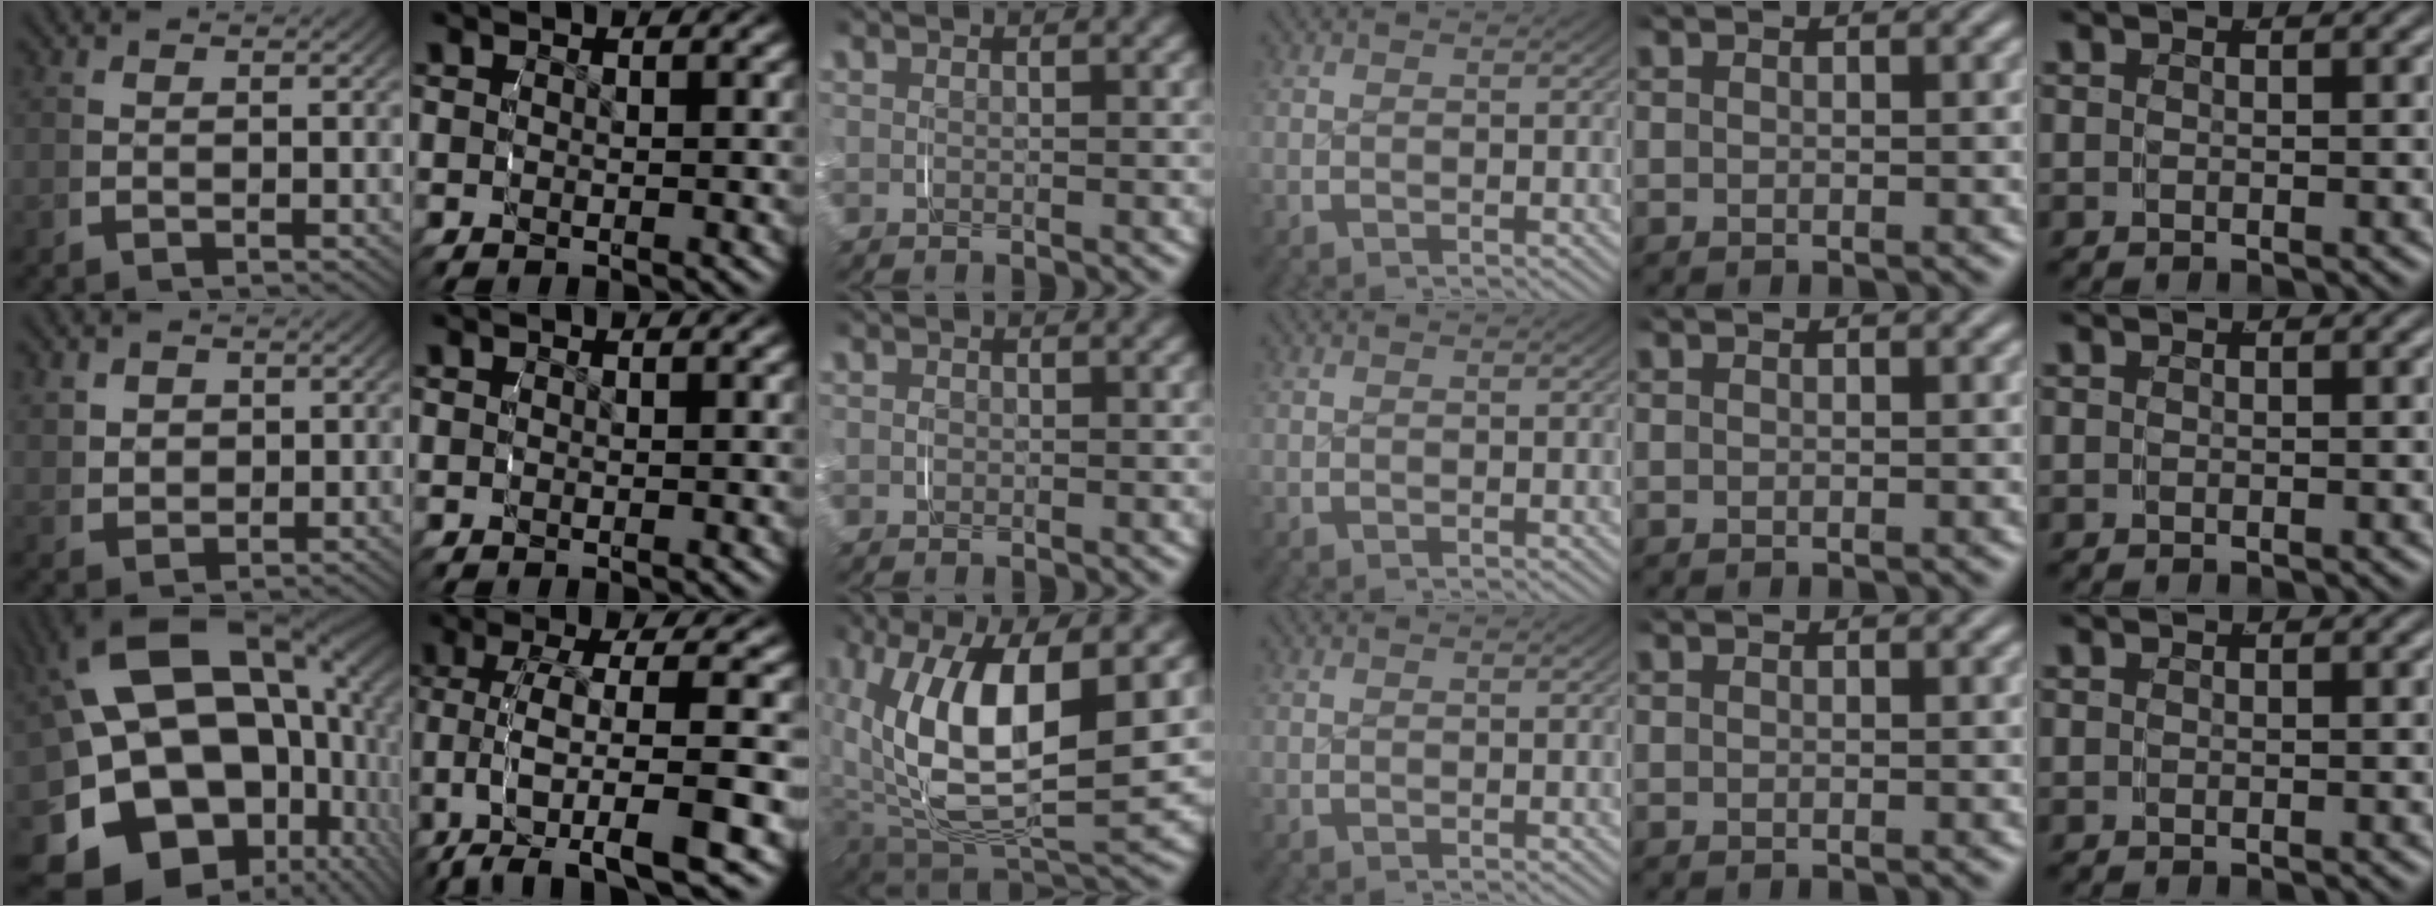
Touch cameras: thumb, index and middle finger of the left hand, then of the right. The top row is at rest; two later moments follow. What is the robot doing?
{"motion": "grasp_and_lifting", "object": "shorts"}